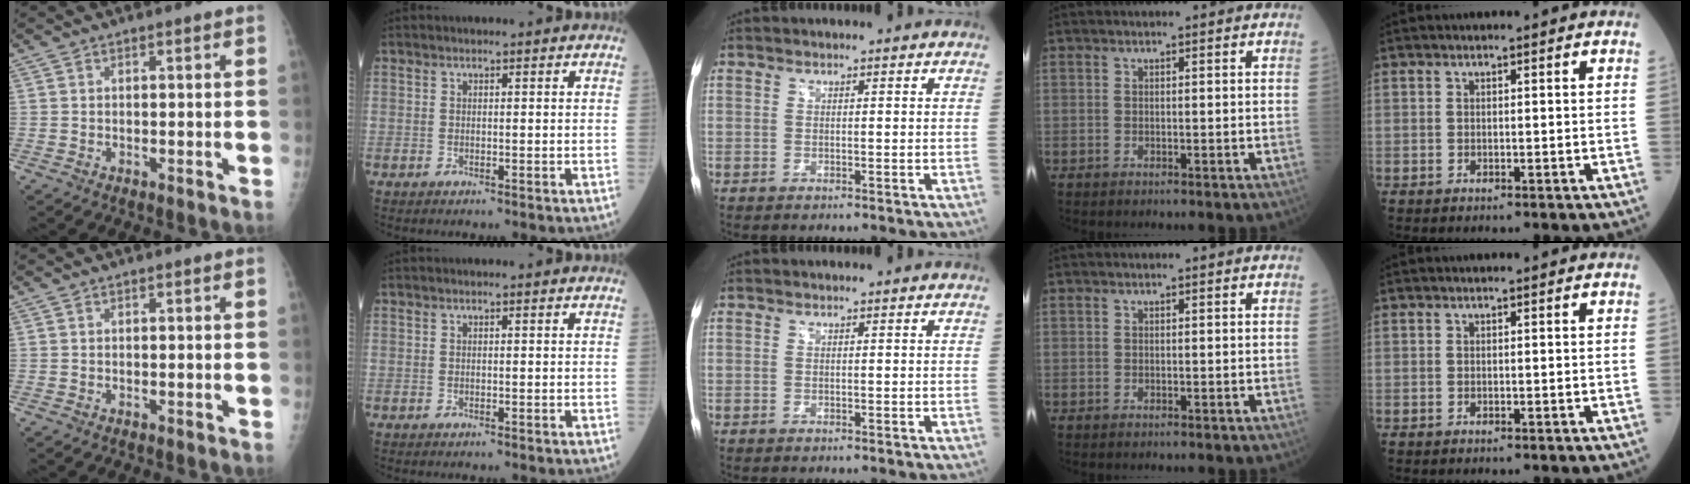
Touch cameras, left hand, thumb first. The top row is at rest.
{}